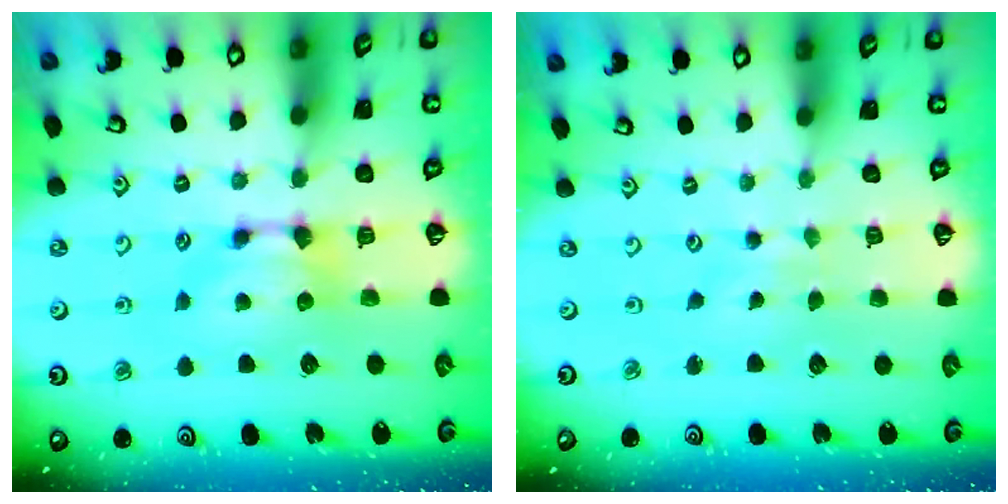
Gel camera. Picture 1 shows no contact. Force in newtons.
{"total": 2.7, "press": 2.6, "slide": 0.4}